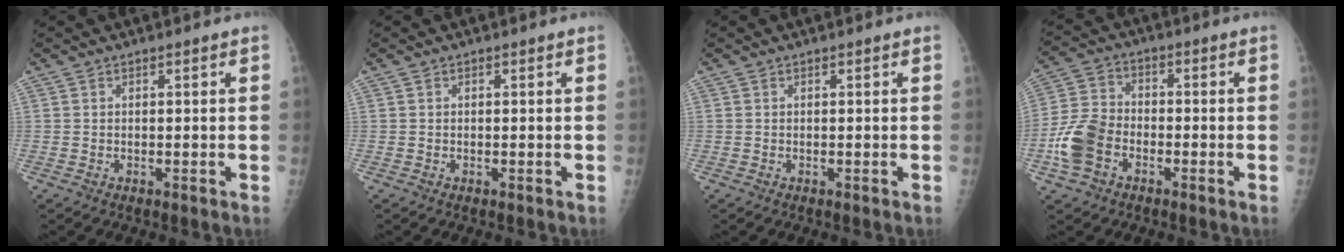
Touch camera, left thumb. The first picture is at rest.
{"total": 0.0}
{"total": 0.0}
{"total": 9.5, "force": [-3.5, 6.6, 5.8], "torque": [-0.121, 0.024, -0.073]}